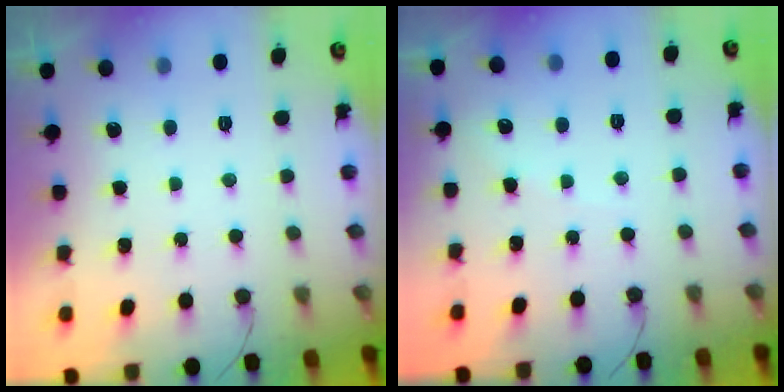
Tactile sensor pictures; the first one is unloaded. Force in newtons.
{"total": 3.3, "press": 3.2, "slide": 0.4}